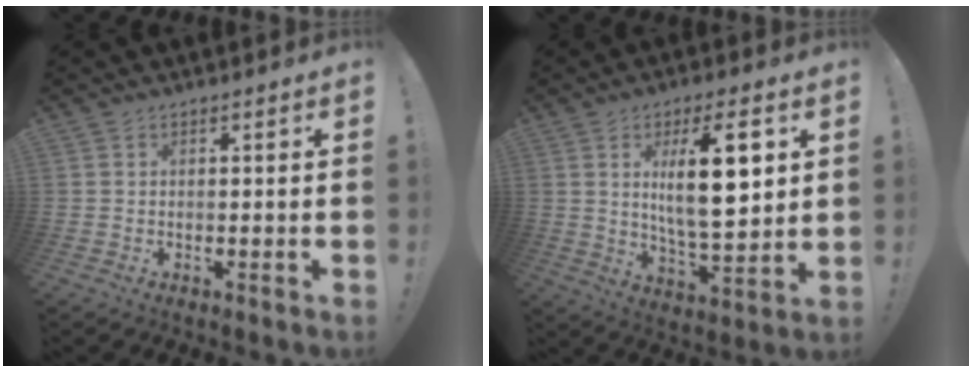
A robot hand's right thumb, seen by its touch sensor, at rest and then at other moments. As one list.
[{"total": 16.1, "force": [4.3, 4.9, 14.7], "torque": [-0.247, -0.012, 0.055]}]